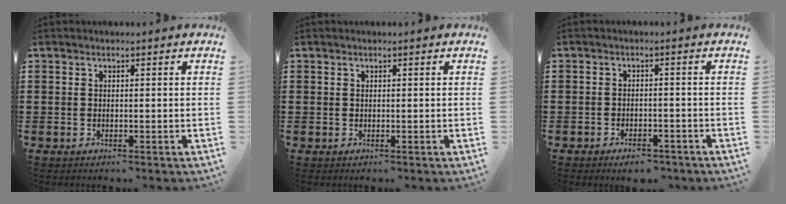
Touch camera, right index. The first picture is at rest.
{"total": 0.0}
{"total": 2.6, "force": [-2.4, 0.5, 0.7], "torque": [-0.016, 0.002, -0.048]}